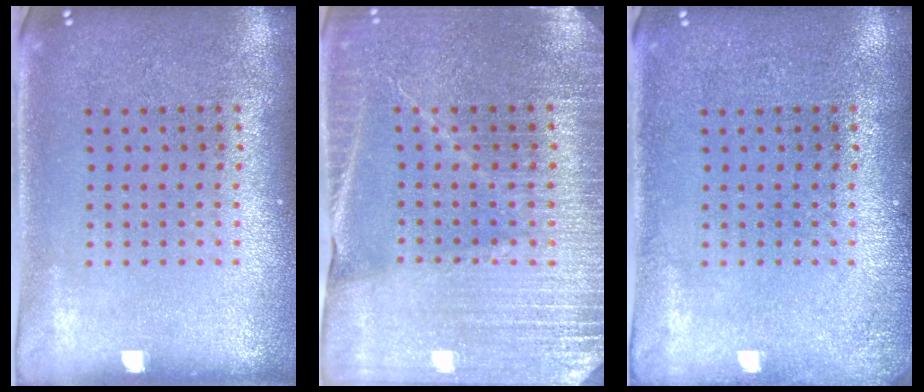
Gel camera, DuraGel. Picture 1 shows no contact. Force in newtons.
{"total": 3.4, "press": 3.3, "slide": 0.7}
{"total": 1.0, "press": 1.0, "slide": 0.3}